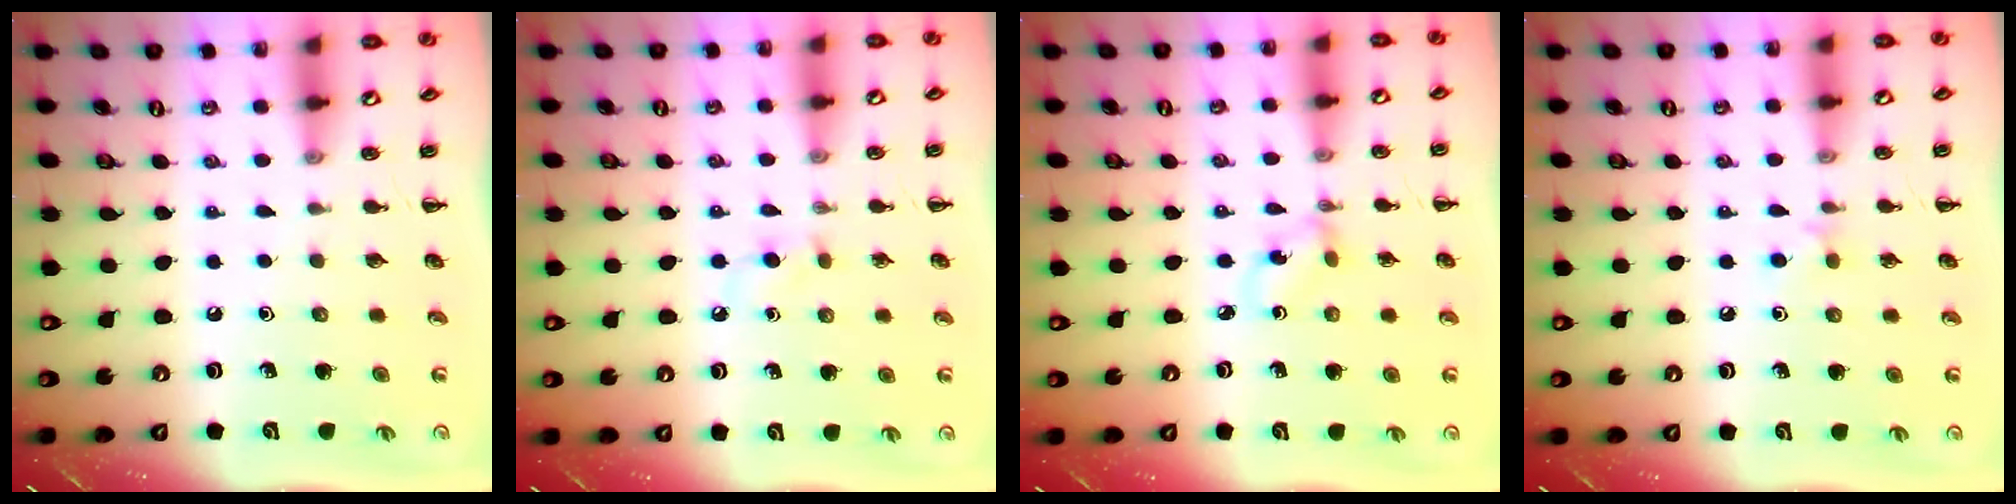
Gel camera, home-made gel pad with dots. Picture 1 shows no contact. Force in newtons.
{"total": 2.6, "press": 2.4, "slide": 1.1}
{"total": 1.6, "press": 1.4, "slide": 0.6}
{"total": 3.5, "press": 3.2, "slide": 1.5}